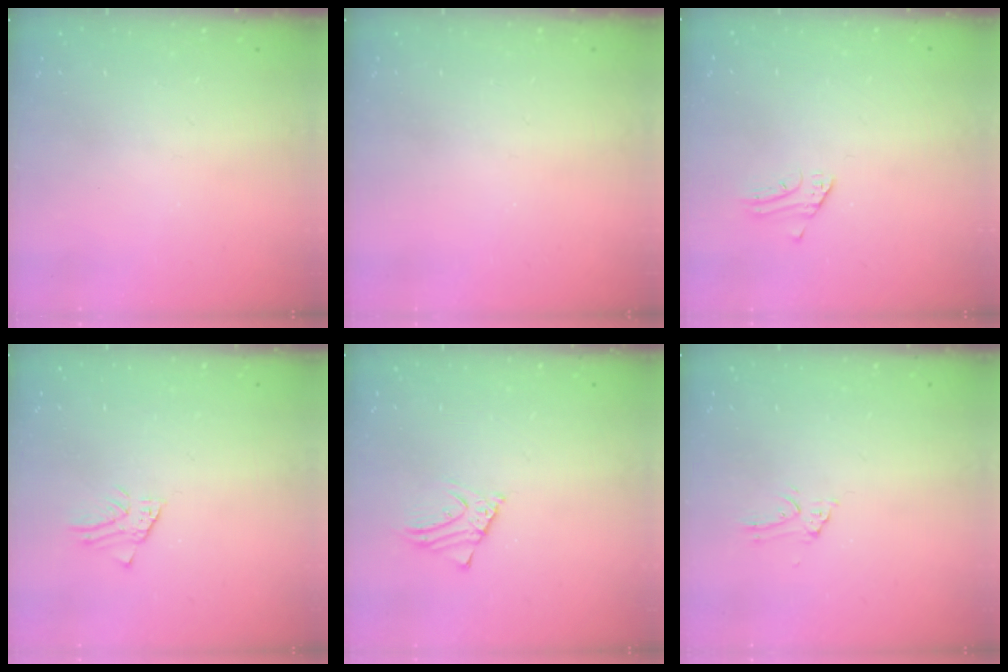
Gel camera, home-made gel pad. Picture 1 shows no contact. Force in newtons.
{"total": 0.0}
{"total": 2.2, "press": 2.2, "slide": 0.2}
{"total": 0.9, "press": 0.9, "slide": 0.1}
{"total": 1.8, "press": 1.8, "slide": 0.2}
{"total": 2.5, "press": 2.5, "slide": 0.2}